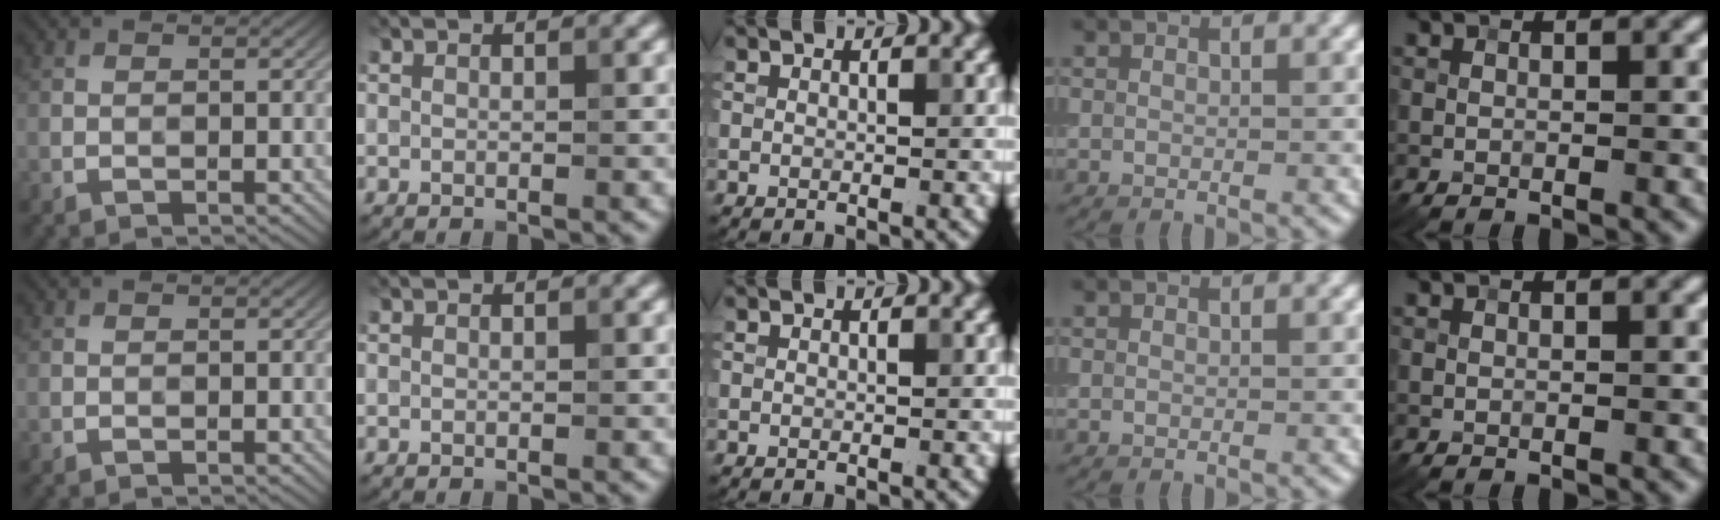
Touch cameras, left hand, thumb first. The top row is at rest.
{}